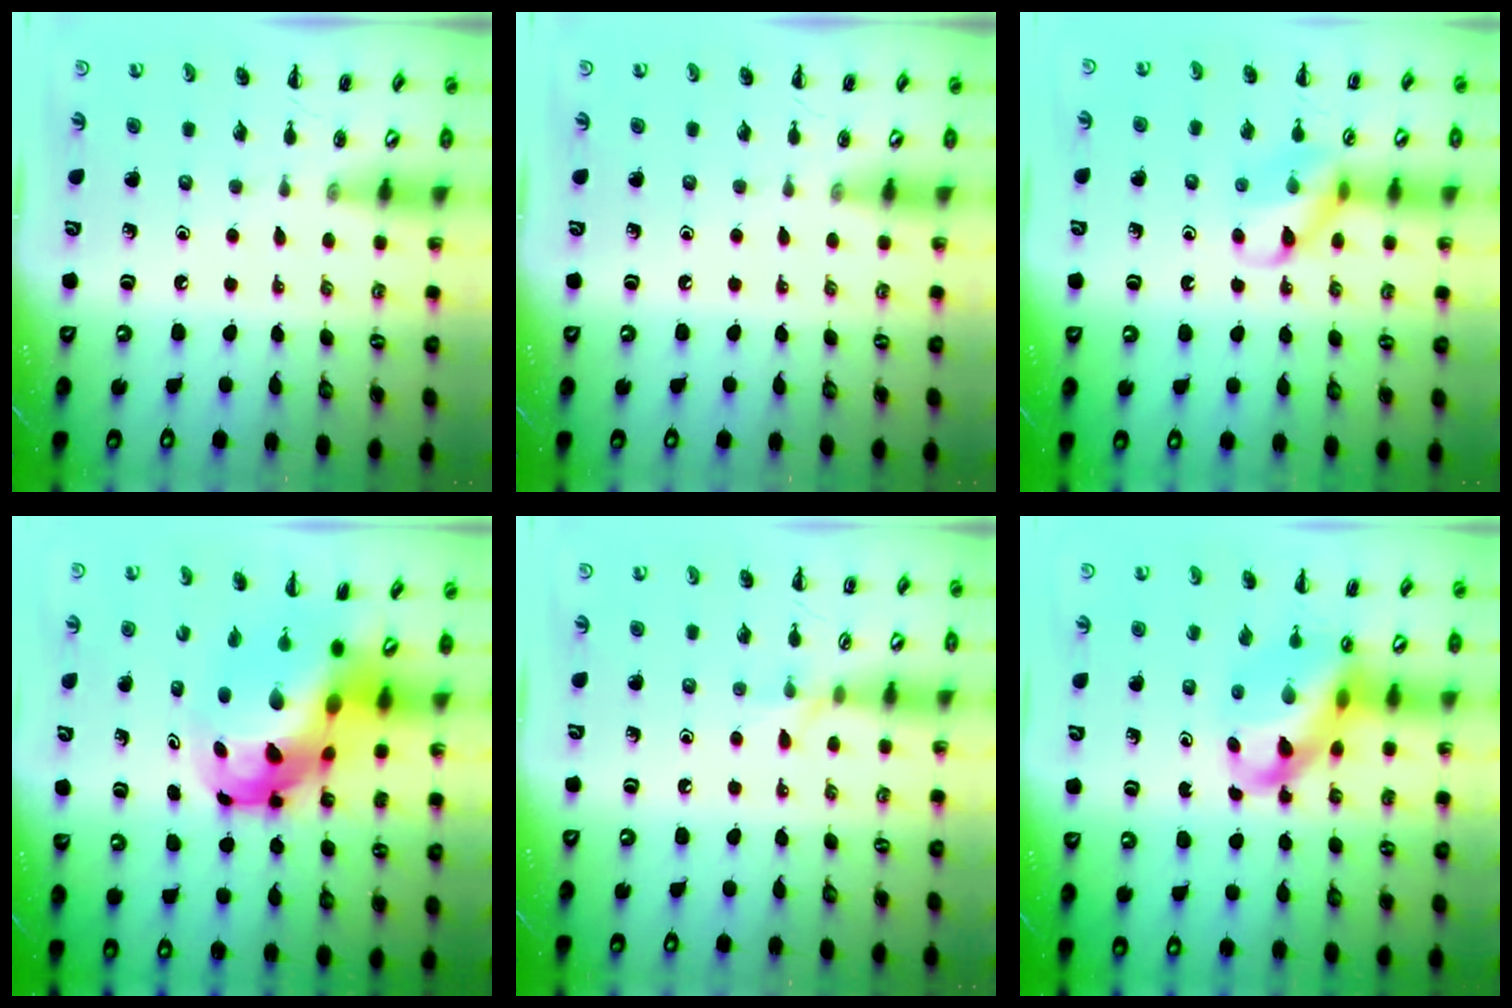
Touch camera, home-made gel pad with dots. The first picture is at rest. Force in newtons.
{"total": 0.0}
{"total": 11.9, "press": 11.8, "slide": 1.2}
{"total": 12.7, "press": 12.2, "slide": 3.6}
{"total": 5.0, "press": 4.8, "slide": 1.5}
{"total": 11.4, "press": 11.0, "slide": 3.2}